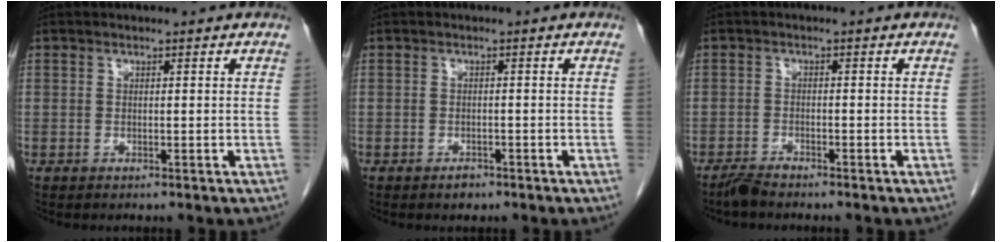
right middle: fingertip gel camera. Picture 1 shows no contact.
{"total": 1.5, "force": [-1.1, 0.7, 0.6], "torque": [-0.011, 0.001, -0.012]}
{"total": 2.2, "force": [-2.1, 0.2, 0.8], "torque": [-0.021, -0.006, -0.039]}